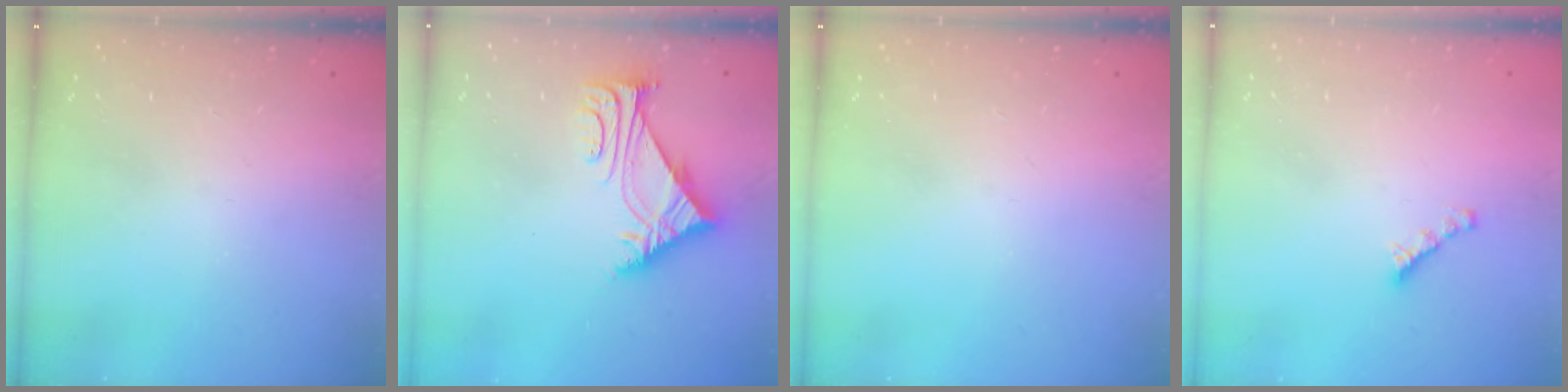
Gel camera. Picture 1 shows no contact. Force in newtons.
{"total": 6.2, "press": 6.2, "slide": 0.7}
{"total": 0.0}
{"total": 2.7, "press": 2.7, "slide": 0.2}